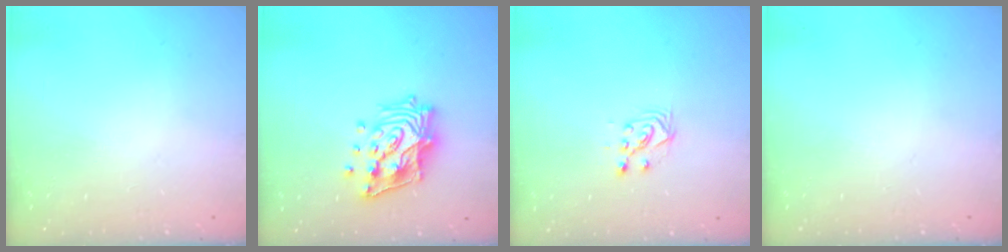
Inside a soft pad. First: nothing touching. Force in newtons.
{"total": 16.3, "press": 16.1, "slide": 2.3}
{"total": 4.4, "press": 4.4, "slide": 0.7}
{"total": 0.0}